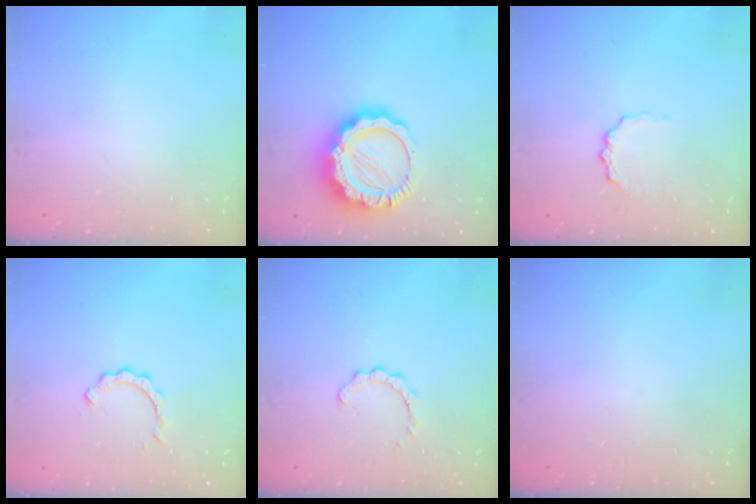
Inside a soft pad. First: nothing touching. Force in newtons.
{"total": 14.7, "press": 14.6, "slide": 1.3}
{"total": 2.4, "press": 2.4, "slide": 0.3}
{"total": 2.3, "press": 2.3, "slide": 0.3}
{"total": 2.4, "press": 2.4, "slide": 0.3}
{"total": 1.7, "press": 1.7, "slide": 0.1}